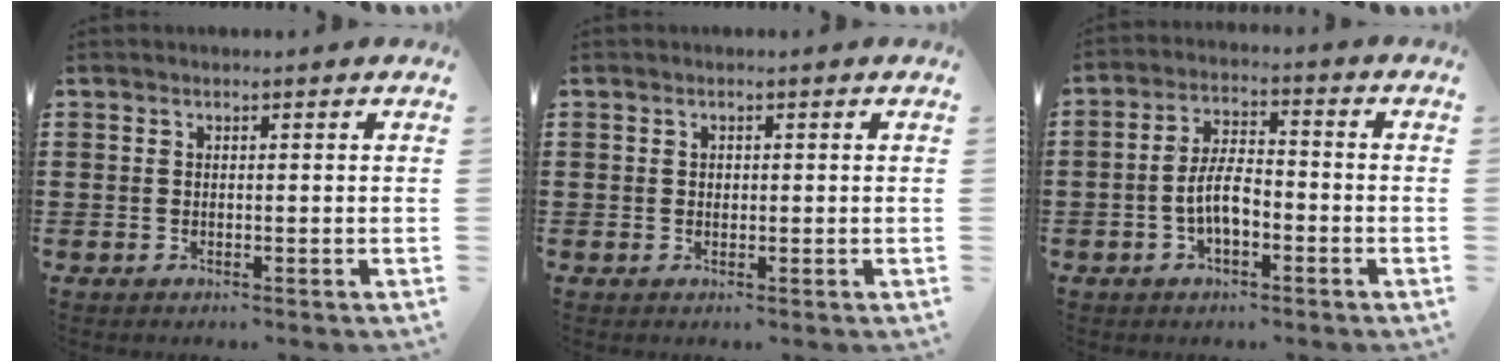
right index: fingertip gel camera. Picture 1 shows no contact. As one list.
[{"total": 0.7, "force": [0.2, 0.6, 0.3], "torque": [-0.008, 0.003, 0.004]}, {"total": 6.1, "force": [-1.8, 2.7, 5.2], "torque": [-0.109, 0.004, -0.038]}]